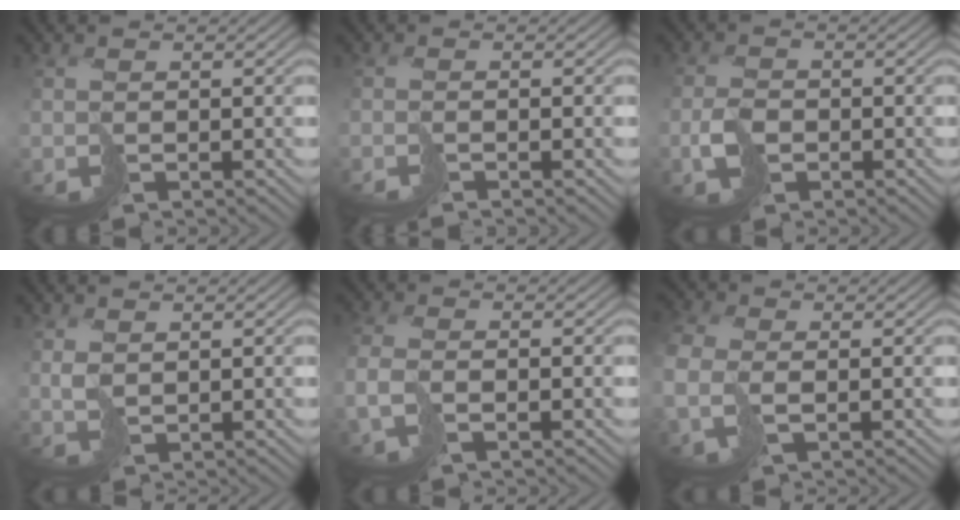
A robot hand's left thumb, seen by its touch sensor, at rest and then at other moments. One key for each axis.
{"total": 1.3, "fx": -0.8, "fy": 0.0, "fz": 1.0, "tx": -0.010, "ty": 0.001, "tz": -0.025}
{"total": 2.6, "fx": -1.0, "fy": 1.9, "fz": 1.4, "tx": -0.029, "ty": -0.003, "tz": -0.019}
{"total": 1.8, "fx": 1.3, "fy": 1.0, "fz": 0.8, "tx": -0.022, "ty": -0.001, "tz": 0.037}
{"total": 4.3, "fx": -1.2, "fy": 2.2, "fz": 3.5, "tx": -0.096, "ty": -0.013, "tz": -0.024}
{"total": 5.7, "fx": -0.1, "fy": 3.9, "fz": 4.1, "tx": -0.143, "ty": -0.013, "tz": 0.013}